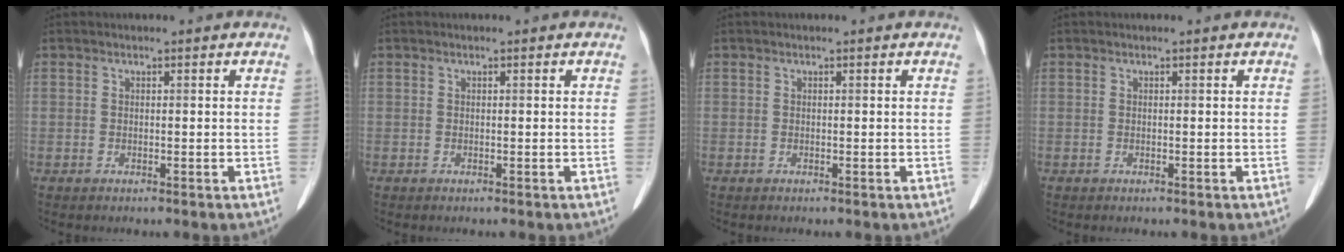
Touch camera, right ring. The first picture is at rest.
{"total": 0.0}
{"total": 0.0}
{"total": 0.0}